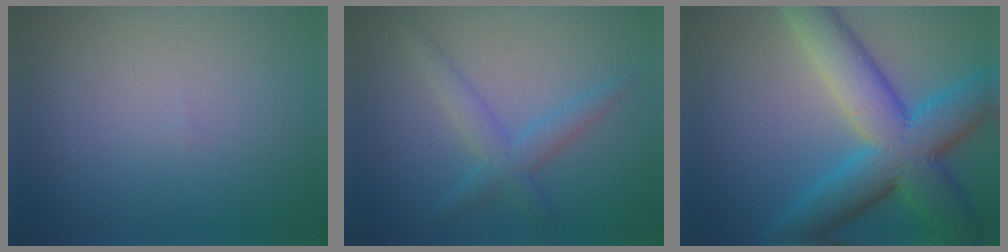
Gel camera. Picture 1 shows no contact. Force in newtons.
{"total": 3.0, "press": 3.0, "slide": 0.1}
{"total": 11.1, "press": 11.1, "slide": 0.3}